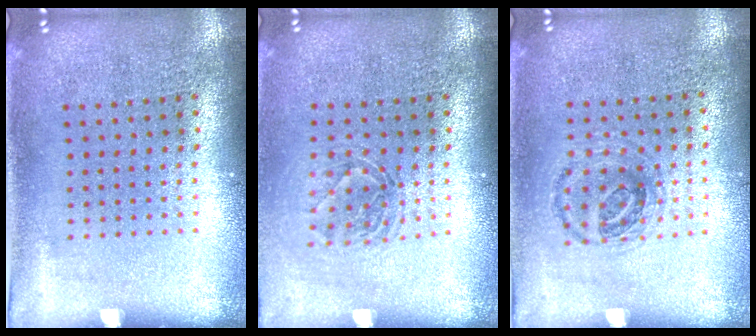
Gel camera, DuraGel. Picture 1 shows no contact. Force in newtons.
{"total": 1.3, "press": 1.1, "slide": 0.7}
{"total": 0.9, "press": 0.9, "slide": 0.2}